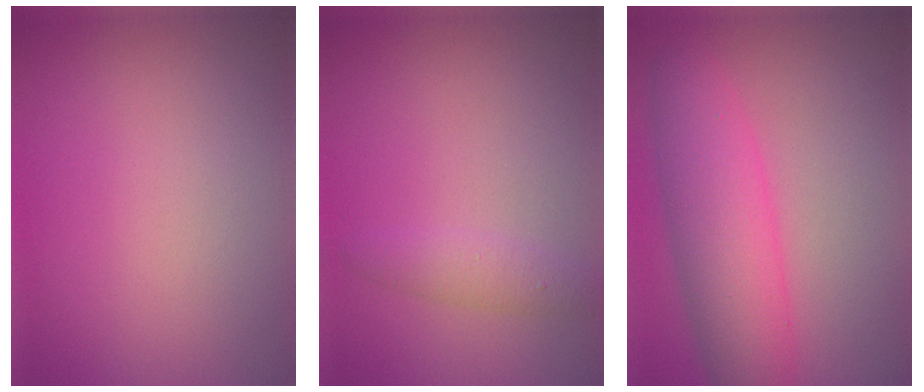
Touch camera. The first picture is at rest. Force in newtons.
{"total": 1.7, "press": 1.7, "slide": 0.1}
{"total": 6.5, "press": 6.5, "slide": 0.1}